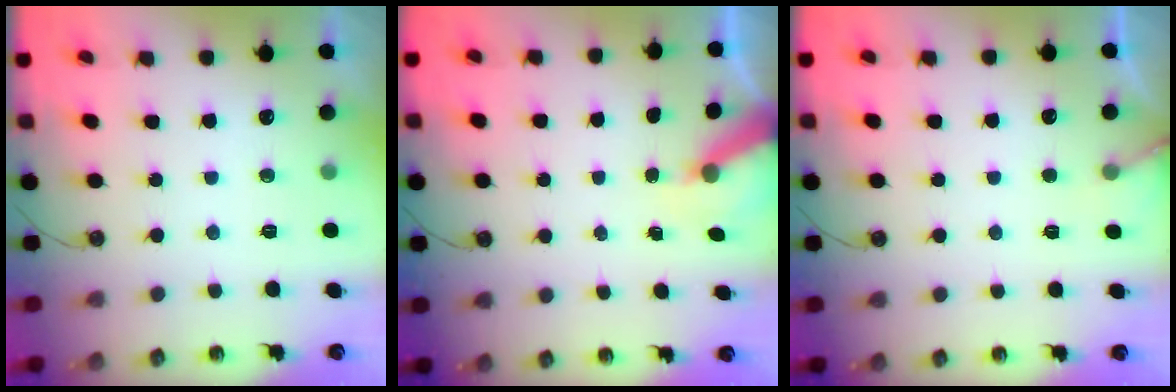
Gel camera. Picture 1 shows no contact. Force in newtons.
{"total": 6.9, "press": 6.9, "slide": 0.2}
{"total": 5.1, "press": 5.1, "slide": 0.3}